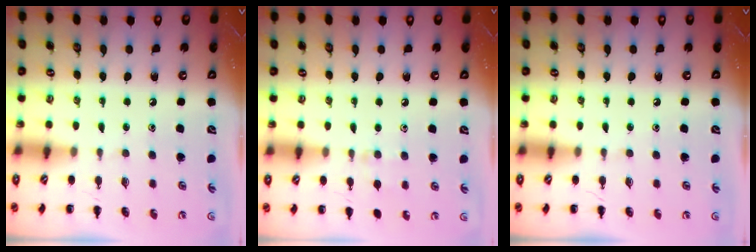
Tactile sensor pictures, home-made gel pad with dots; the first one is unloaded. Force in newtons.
{"total": 5.9, "press": 5.5, "slide": 2.3}
{"total": 0.0}